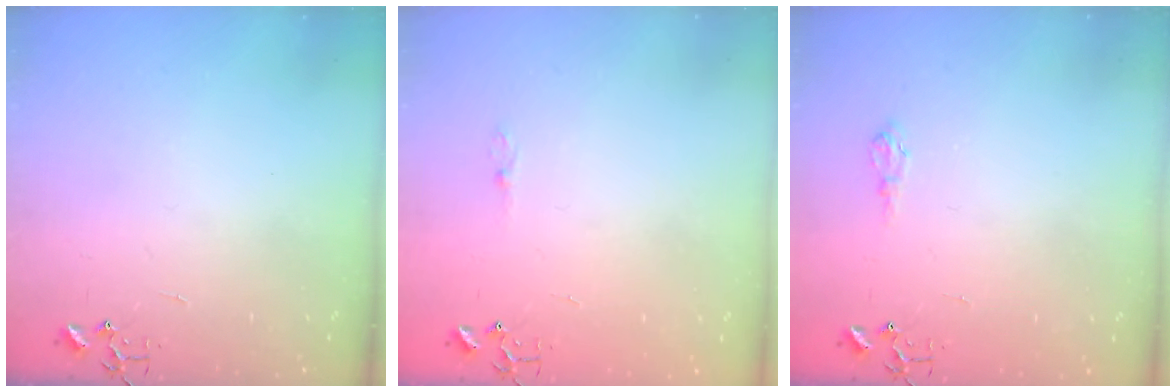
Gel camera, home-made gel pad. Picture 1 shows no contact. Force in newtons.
{"total": 2.7, "press": 2.7, "slide": 0.4}
{"total": 5.5, "press": 5.5, "slide": 0.7}